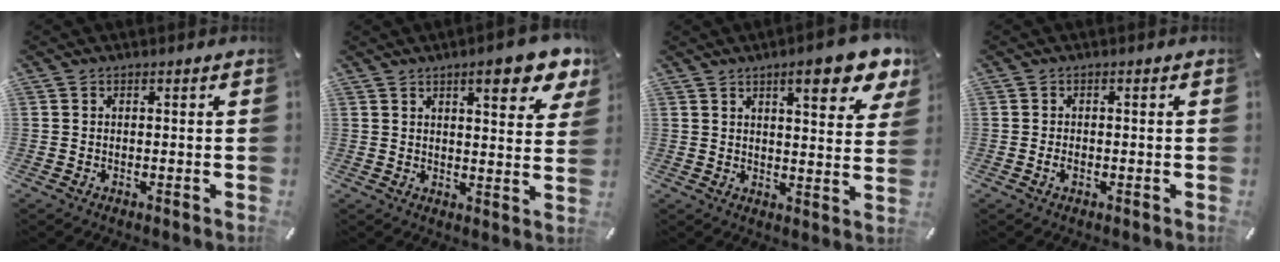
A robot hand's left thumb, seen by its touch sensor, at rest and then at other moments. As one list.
[{"total": 10.5, "force": [6.8, 3.0, 7.5], "torque": [-0.093, -0.038, 0.107]}, {"total": 11.4, "force": [7.4, 3.1, 8.1], "torque": [-0.108, -0.041, 0.119]}, {"total": 1.5, "force": [-0.5, 0.9, 1.1], "torque": [-0.027, -0.001, -0.013]}]